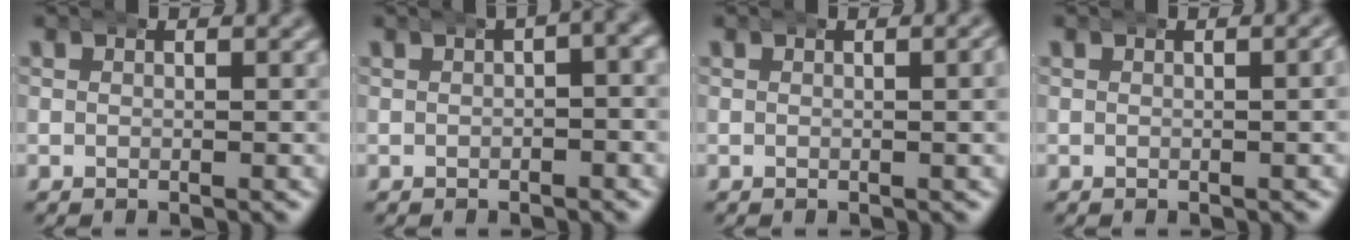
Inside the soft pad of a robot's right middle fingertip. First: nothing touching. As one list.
[{"total": 3.0, "force": [0.8, 1.1, 2.6], "torque": [-0.022, 0.019, 0.004]}, {"total": 1.0, "force": [0.3, 0.1, 1.0], "torque": [-0.005, 0.008, 0.001]}, {"total": 0.7, "force": [0.0, 0.0, 0.7], "torque": [-0.007, 0.007, -0.001]}]